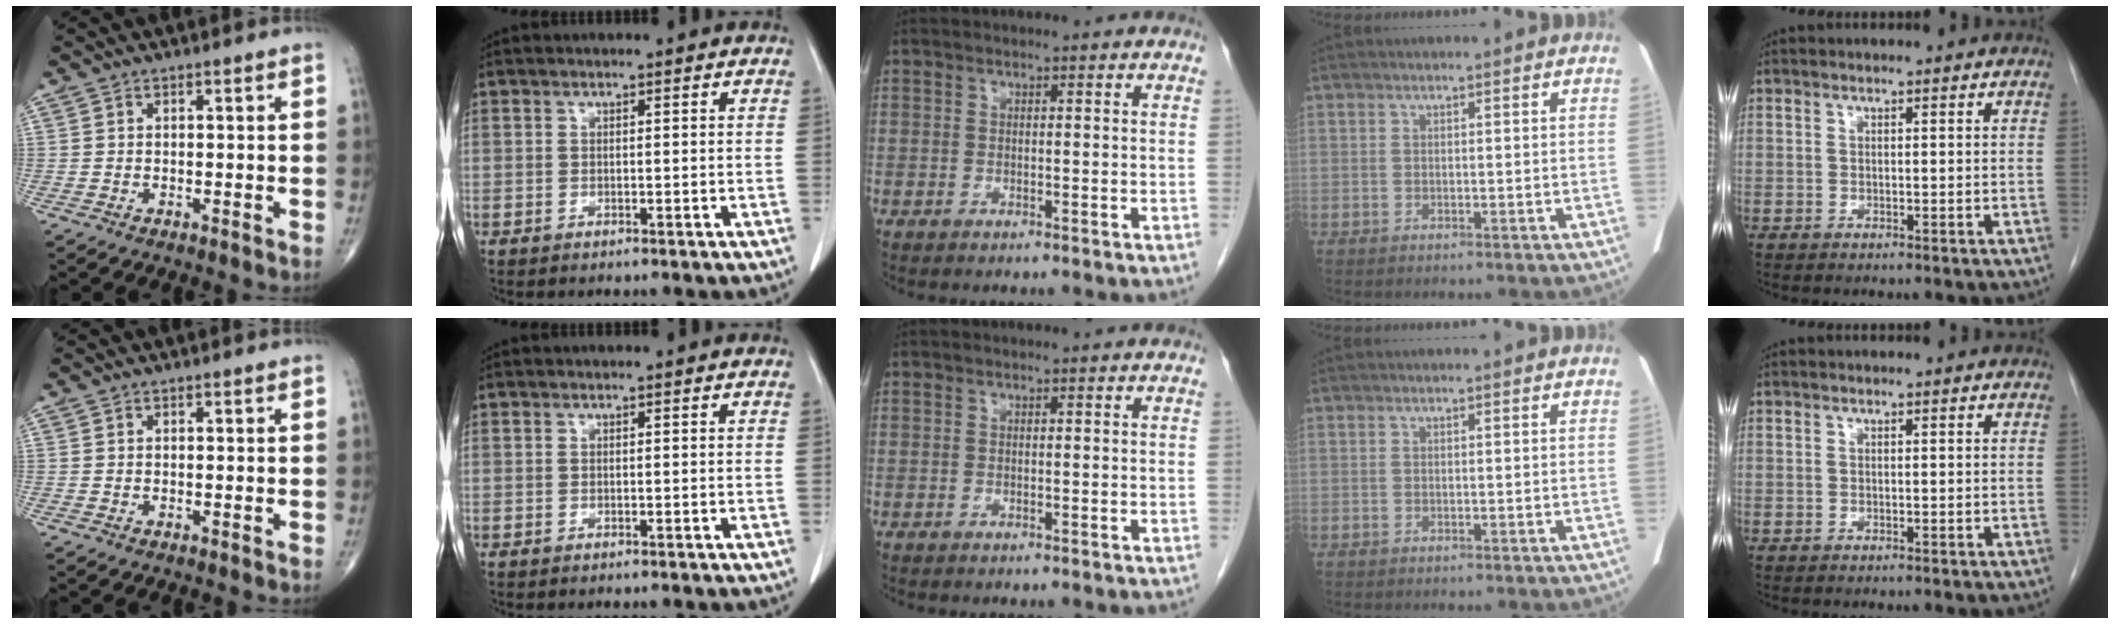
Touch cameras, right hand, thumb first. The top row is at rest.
{}